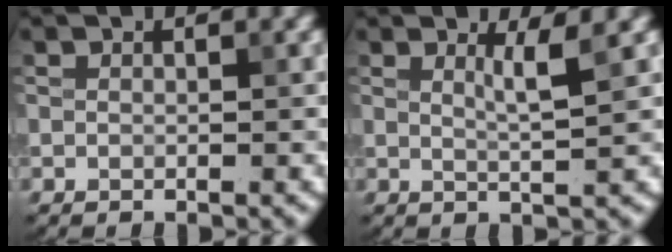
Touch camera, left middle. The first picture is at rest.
{"total": 2.2, "force": [0.9, 0.4, 2.0], "torque": [-0.029, -0.002, 0.013]}